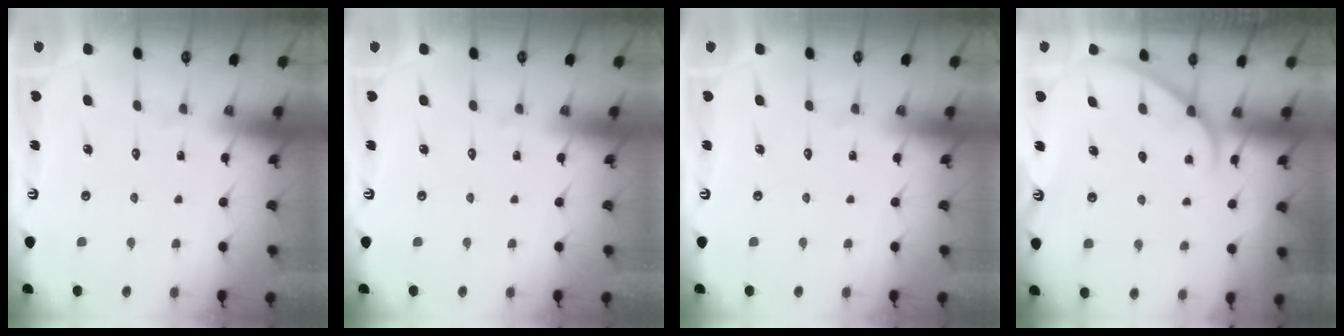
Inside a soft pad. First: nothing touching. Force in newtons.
{"total": 0.0}
{"total": 0.0}
{"total": 2.9, "press": 2.8, "slide": 0.3}